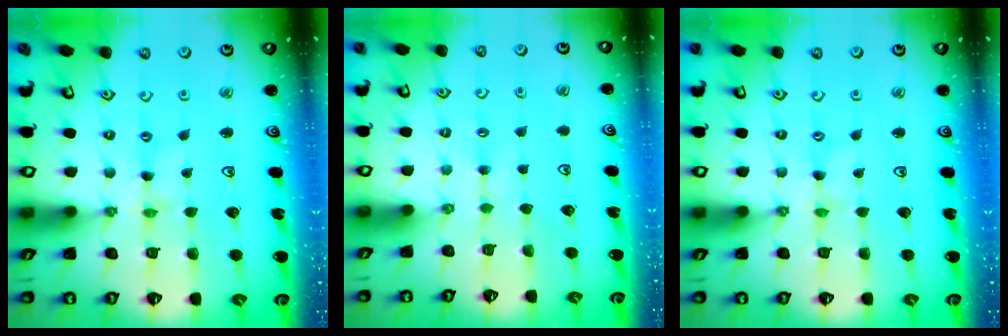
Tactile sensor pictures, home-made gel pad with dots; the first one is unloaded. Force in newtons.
{"total": 2.5, "press": 2.5, "slide": 0.4}
{"total": 0.0}